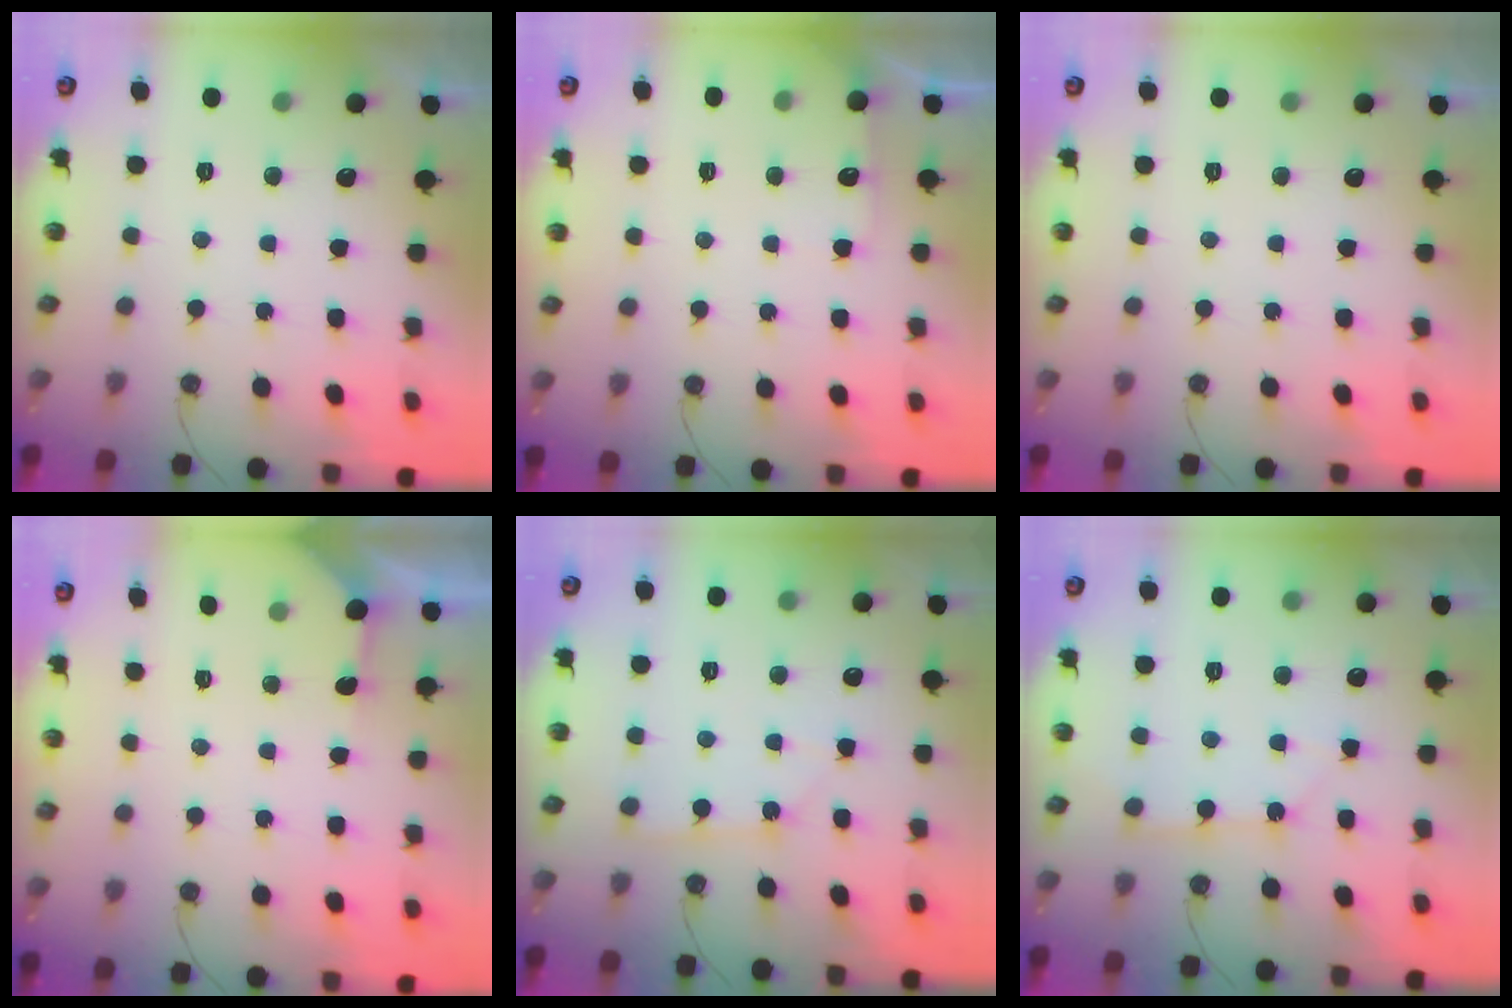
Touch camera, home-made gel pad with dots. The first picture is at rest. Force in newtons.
{"total": 3.7, "press": 3.6, "slide": 0.4}
{"total": 0.0}
{"total": 1.6, "press": 1.5, "slide": 0.3}
{"total": 3.2, "press": 3.2, "slide": 0.4}
{"total": 3.5, "press": 3.4, "slide": 0.2}